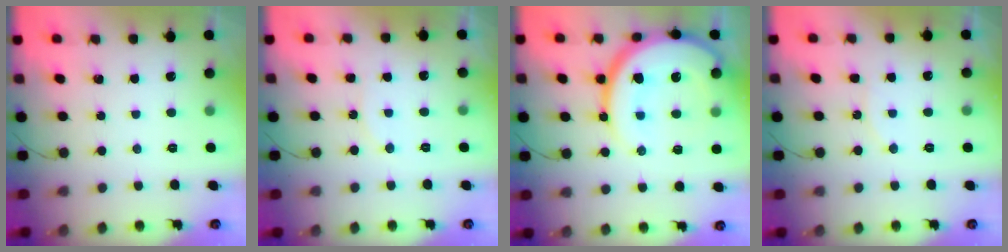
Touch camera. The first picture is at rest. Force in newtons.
{"total": 6.0, "press": 5.7, "slide": 1.9}
{"total": 21.8, "press": 21.7, "slide": 2.0}
{"total": 5.5, "press": 5.5, "slide": 0.5}